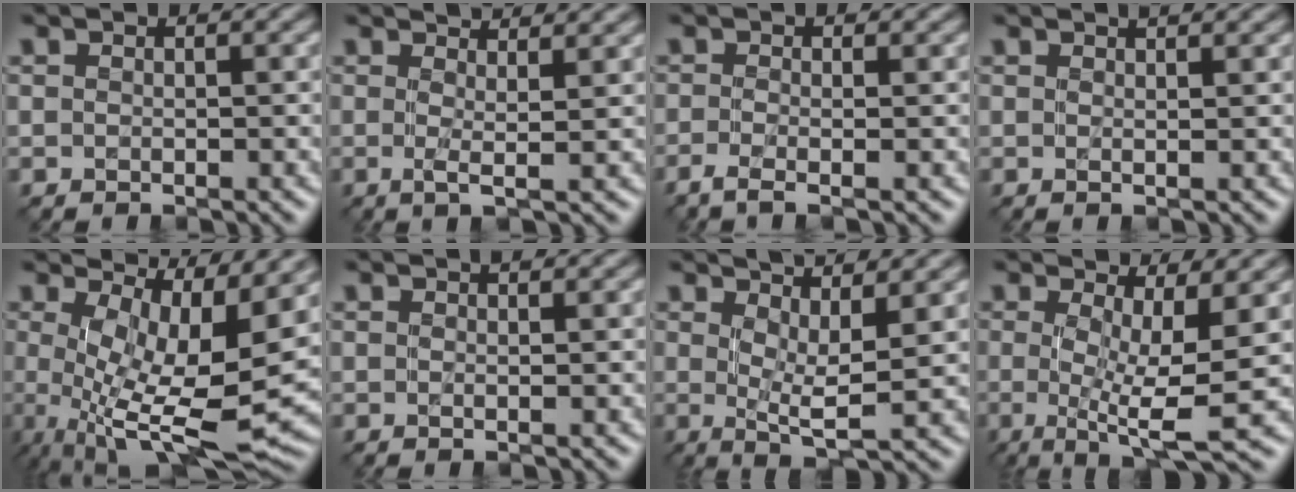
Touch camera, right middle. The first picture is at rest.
{"total": 3.9, "force": [1.9, 0.9, 3.3], "torque": [-0.047, 0.005, 0.010]}
{"total": 2.9, "force": [-1.0, 1.0, 2.5], "torque": [-0.045, -0.011, -0.028]}
{"total": 3.0, "force": [1.8, 1.2, 2.1], "torque": [-0.011, 0.012, -0.007]}
{"total": 12.6, "force": [2.1, 4.5, 11.6], "torque": [-0.169, -0.015, 0.053]}
{"total": 2.3, "force": [1.2, 0.8, 1.8], "torque": [-0.012, 0.001, -0.005]}
{"total": 6.6, "force": [2.6, 1.6, 5.9], "torque": [-0.088, 0.003, 0.044]}
{"total": 8.7, "force": [0.0, 2.3, 8.3], "torque": [-0.129, -0.008, -0.002]}